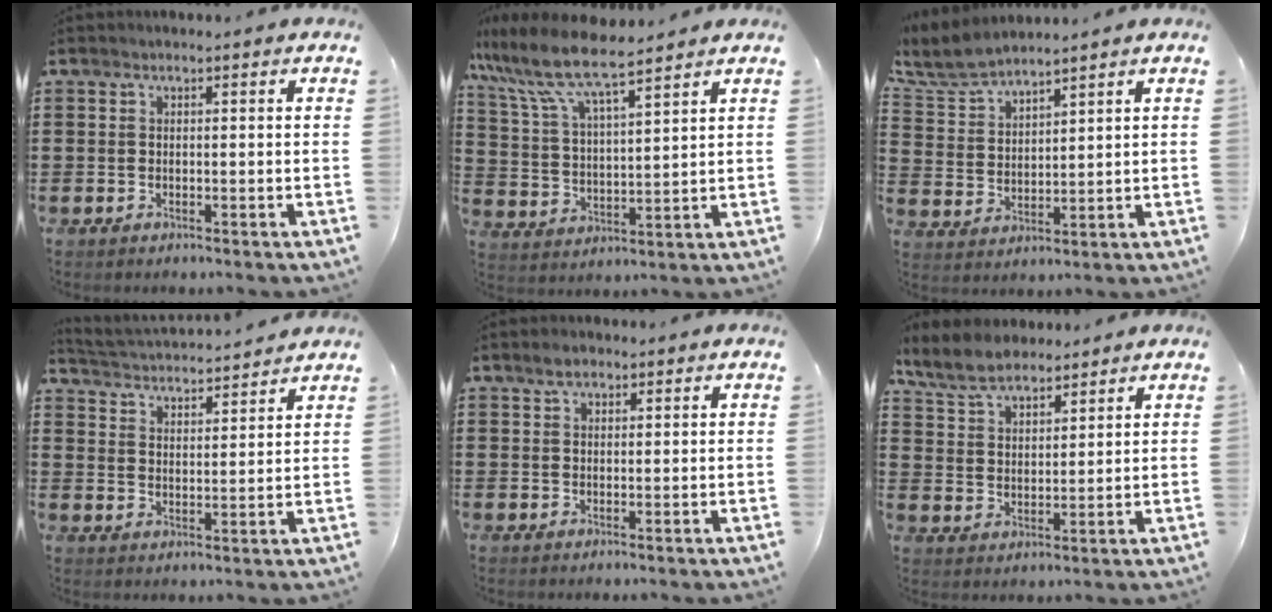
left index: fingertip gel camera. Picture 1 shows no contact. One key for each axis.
{"total": 8.7, "fx": 7.3, "fy": 1.1, "fz": 4.5, "tx": -0.116, "ty": -0.033, "tz": 0.126}
{"total": 5.7, "fx": 5.2, "fy": 1.2, "fz": 1.8, "tx": -0.059, "ty": -0.018, "tz": 0.094}
{"total": 3.0, "fx": 3.0, "fy": -0.2, "fz": -0.1, "tx": -0.017, "ty": -0.025, "tz": 0.047}
{"total": 2.2, "fx": 1.6, "fy": 1.1, "fz": 1.0, "tx": -0.015, "ty": 0.002, "tz": 0.028}
{"total": 6.4, "fx": 5.5, "fy": 2.3, "fz": 2.1, "tx": -0.063, "ty": -0.005, "tz": 0.104}